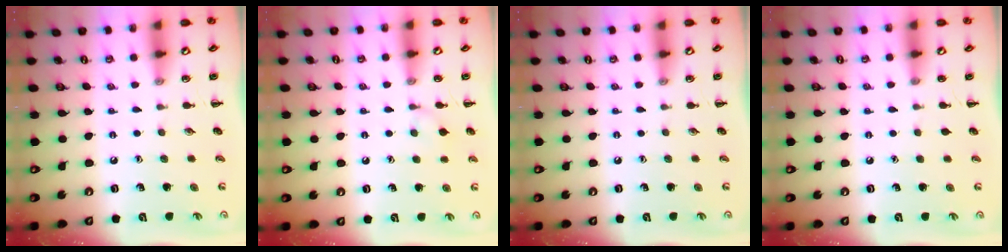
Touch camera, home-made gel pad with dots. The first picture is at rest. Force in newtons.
{"total": 5.9, "press": 5.6, "slide": 1.9}
{"total": 0.0}
{"total": 0.0}